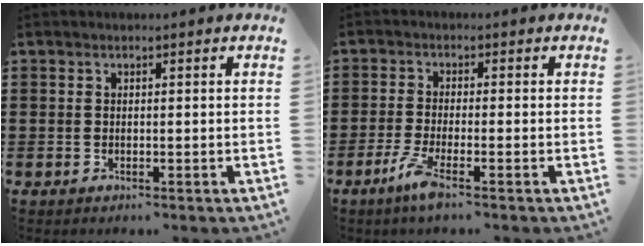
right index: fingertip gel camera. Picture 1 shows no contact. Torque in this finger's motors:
{"motor_torque": [1.17, -0.41, 0.11, 0.08]}